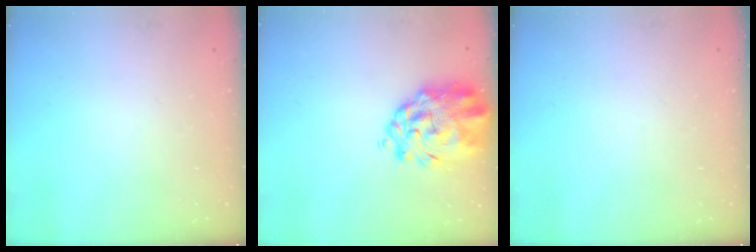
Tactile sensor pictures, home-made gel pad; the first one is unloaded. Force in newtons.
{"total": 5.3, "press": 4.7, "slide": 2.3}
{"total": 0.0}